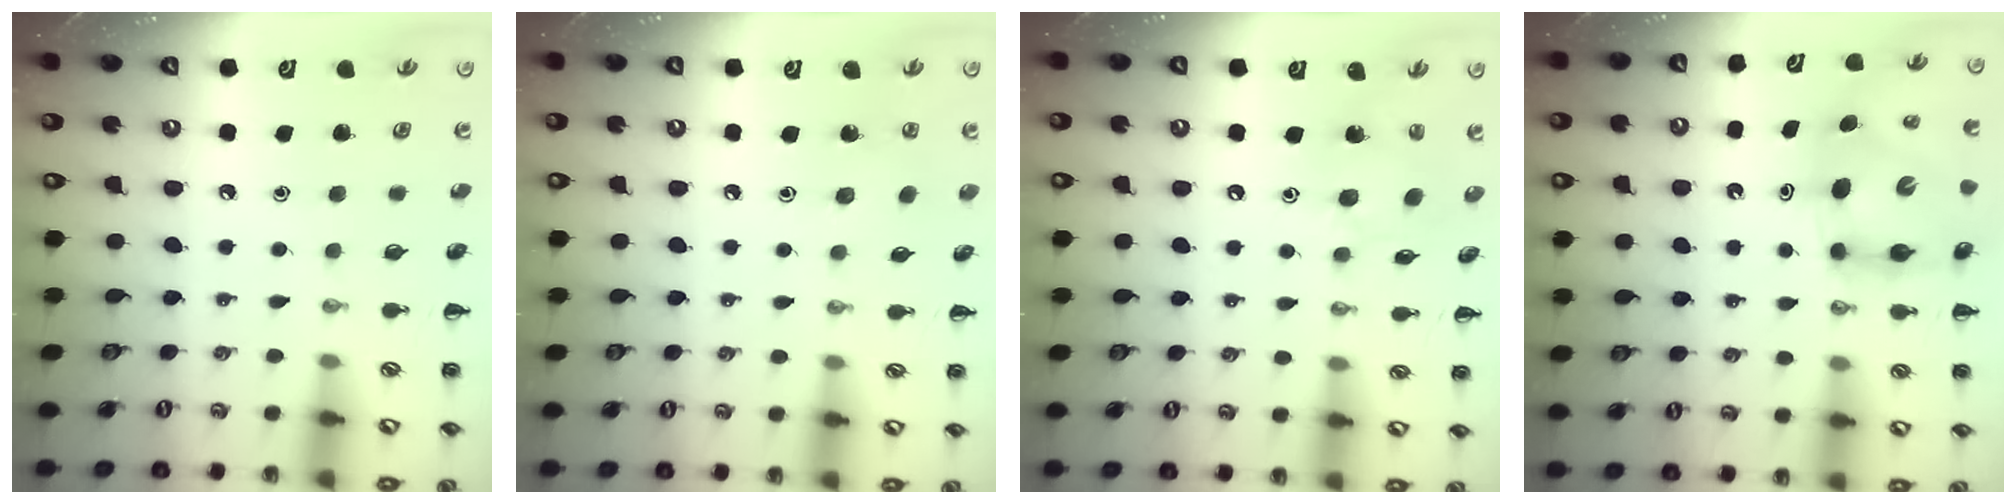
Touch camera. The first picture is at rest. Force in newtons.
{"total": 5.6, "press": 5.5, "slide": 1.2}
{"total": 8.6, "press": 8.6, "slide": 0.8}
{"total": 7.0, "press": 6.9, "slide": 0.8}